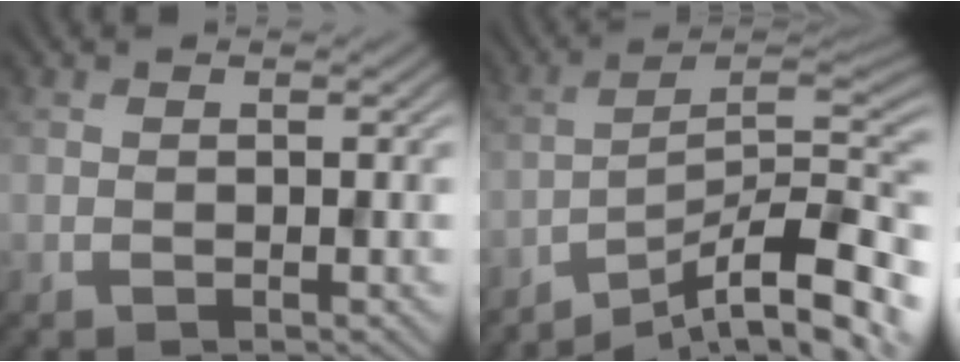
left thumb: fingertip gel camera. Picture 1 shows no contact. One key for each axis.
{"total": 12.0, "fx": -8.2, "fy": 2.2, "fz": 8.5, "tx": -0.129, "ty": 0.006, "tz": -0.141}